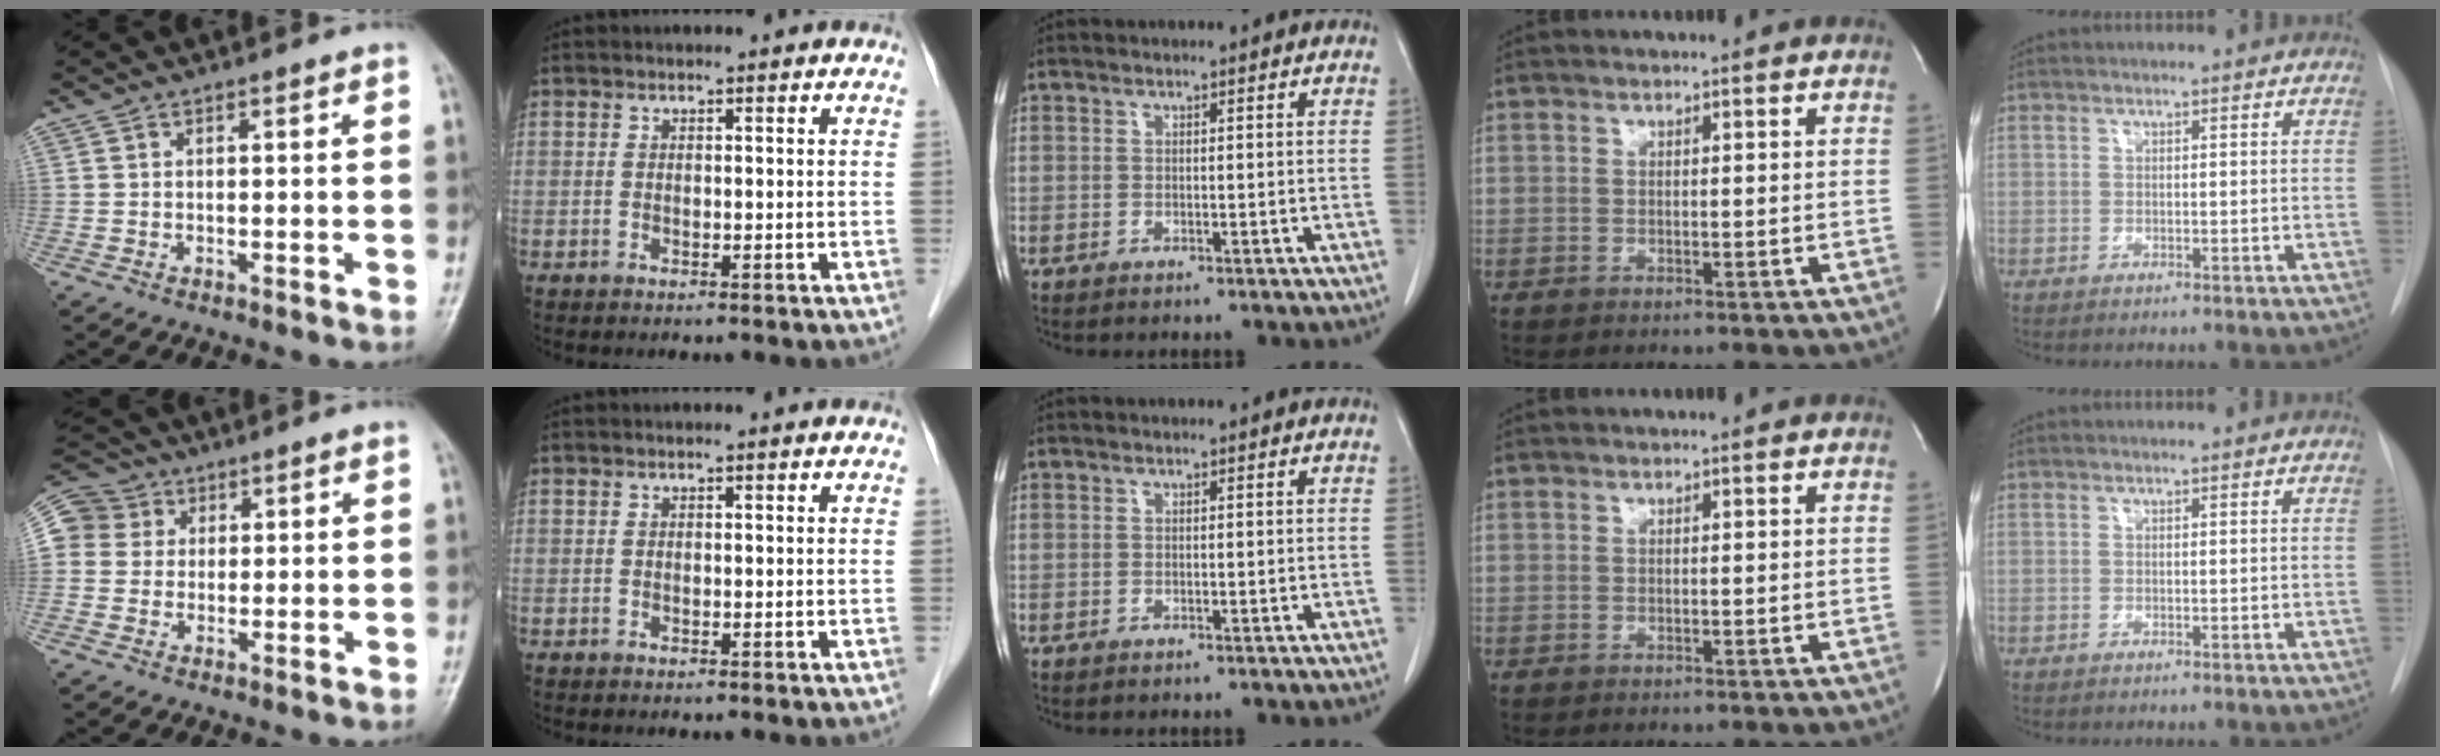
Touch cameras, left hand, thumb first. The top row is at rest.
{"thumb": {"total": 8.7, "force": [2.0, 8.2, 2.1], "torque": [-0.020, 0.018, 0.029]}}